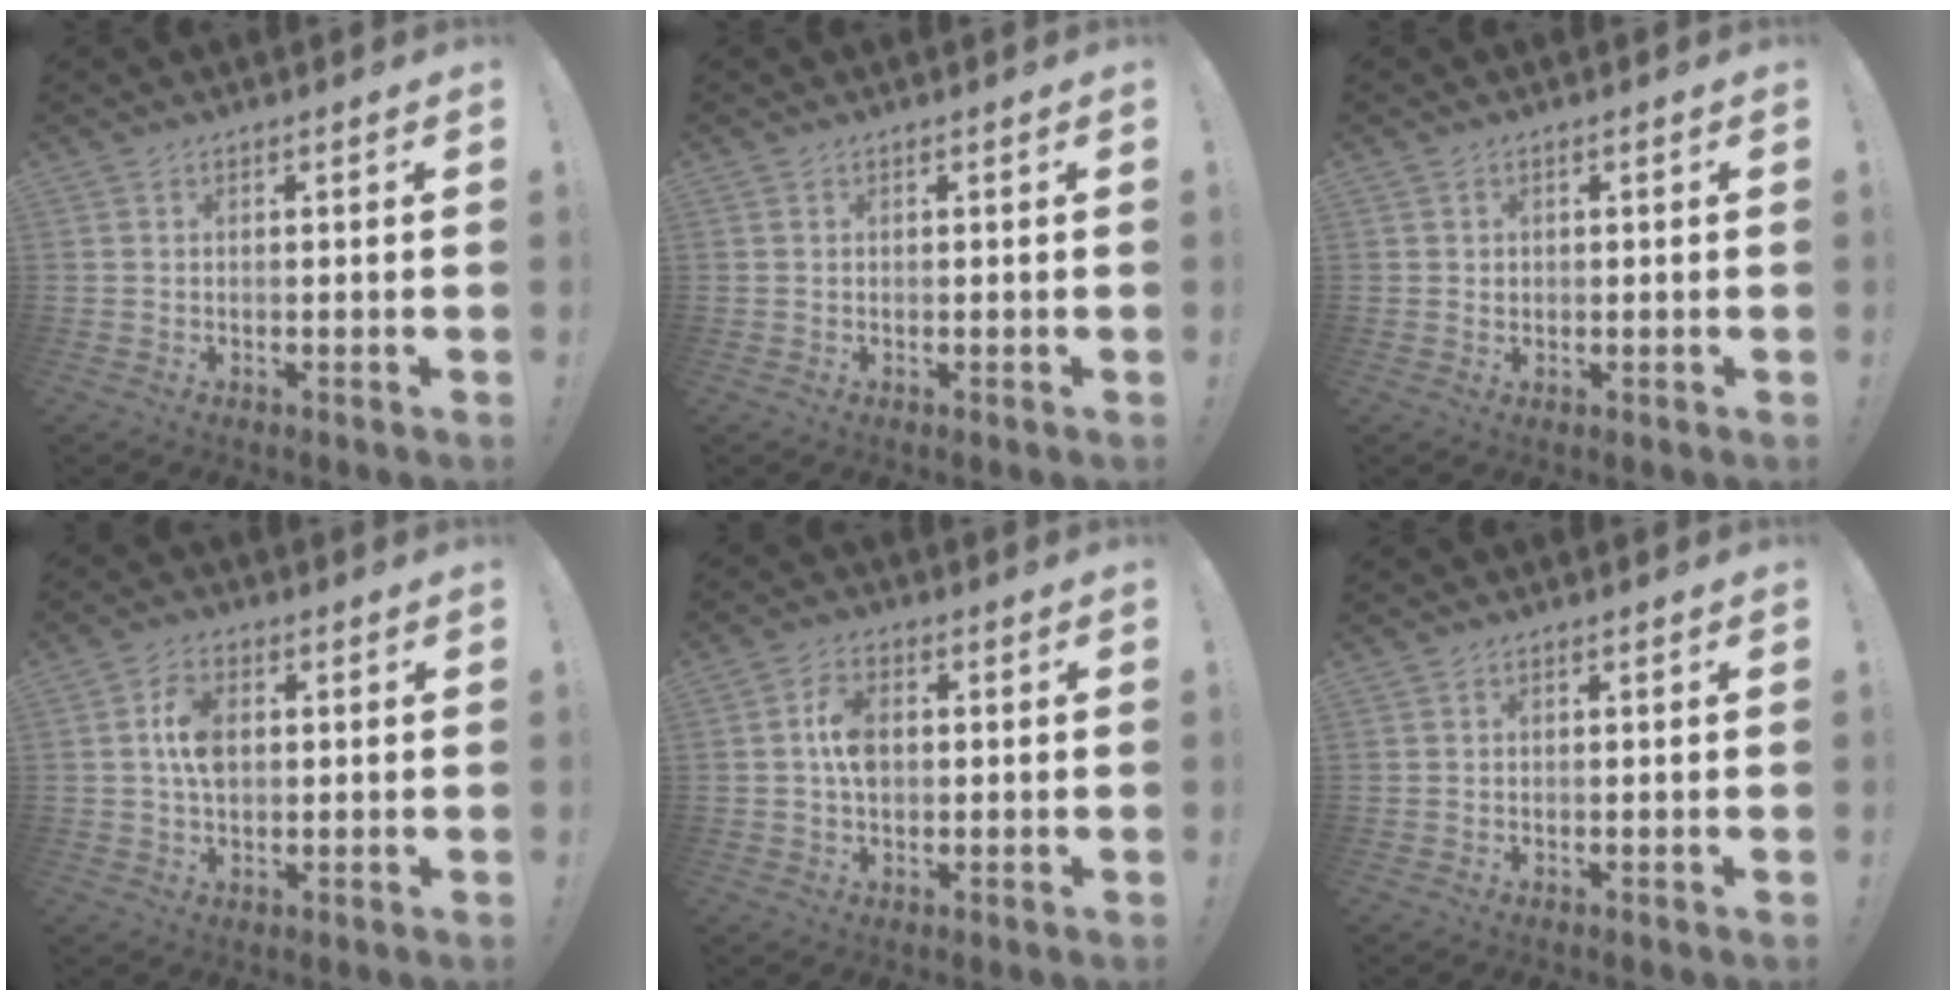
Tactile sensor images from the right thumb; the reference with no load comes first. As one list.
[{"total": 0.0}, {"total": 1.2, "force": [0.4, 1.1, 0.2], "torque": [0.001, 0.000, 0.007]}, {"total": 7.8, "force": [0.7, 5.0, 6.0], "torque": [-0.109, 0.005, 0.011]}, {"total": 6.9, "force": [0.1, 4.6, 5.2], "torque": [-0.087, 0.008, 0.003]}, {"total": 0.0}]